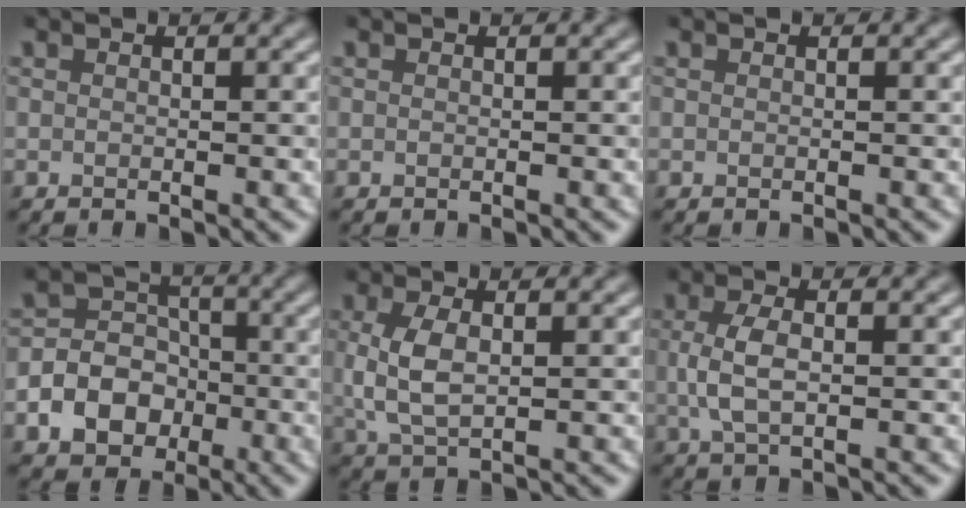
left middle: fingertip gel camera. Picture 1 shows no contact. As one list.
[{"total": 0.0}, {"total": 0.0}, {"total": 5.7, "force": [-2.0, 4.6, 2.6], "torque": [-0.023, 0.000, -0.055]}, {"total": 3.6, "force": [0.4, 1.8, 3.2], "torque": [-0.074, 0.001, 0.009]}, {"total": 3.0, "force": [0.1, 1.3, 2.7], "torque": [-0.065, -0.002, 0.001]}]